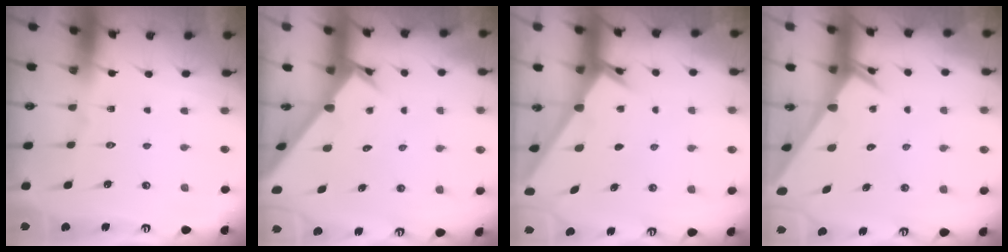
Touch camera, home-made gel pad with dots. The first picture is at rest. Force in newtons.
{"total": 2.7, "press": 2.7, "slide": 0.3}
{"total": 2.4, "press": 2.3, "slide": 0.2}
{"total": 2.4, "press": 2.4, "slide": 0.1}